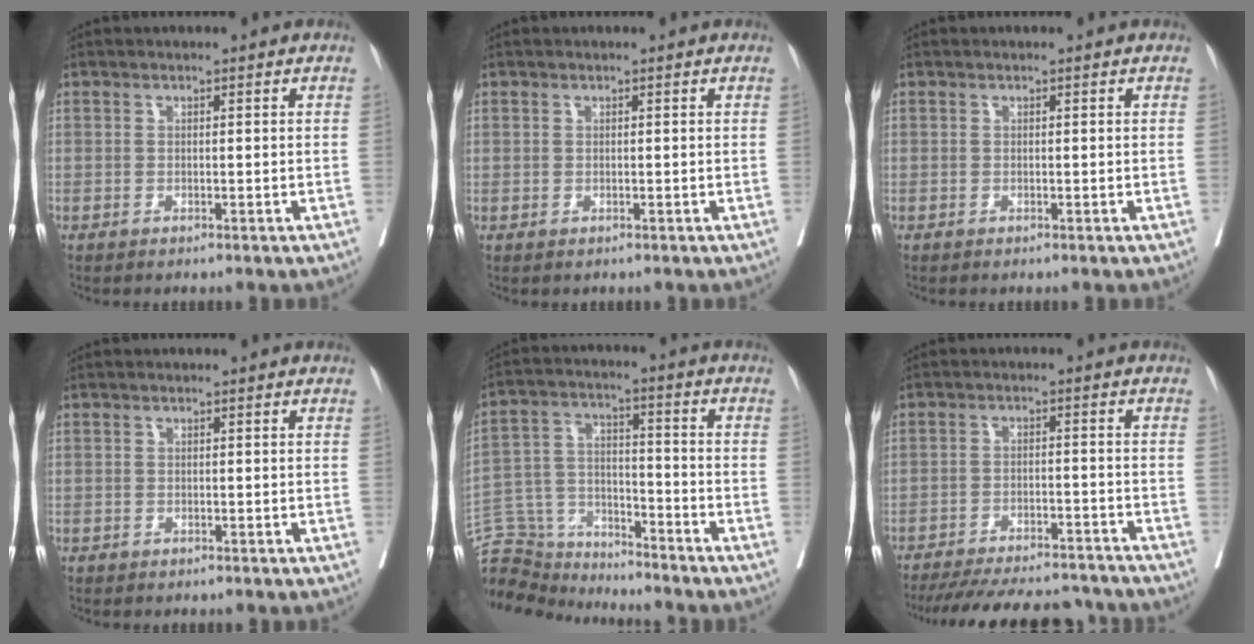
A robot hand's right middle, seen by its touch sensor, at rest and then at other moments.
{"total": 0.8, "force": [0.1, 0.8, 0.0], "torque": [0.009, 0.005, -0.001]}
{"total": 0.0}
{"total": 0.6, "force": [-0.3, 0.5, 0.0], "torque": [-0.003, 0.005, -0.007]}
{"total": 15.6, "force": [-14.9, 3.4, 3.1], "torque": [-0.069, 0.038, -0.250]}
{"total": 19.6, "force": [-17.8, 4.2, 7.1], "torque": [-0.141, -0.014, -0.244]}